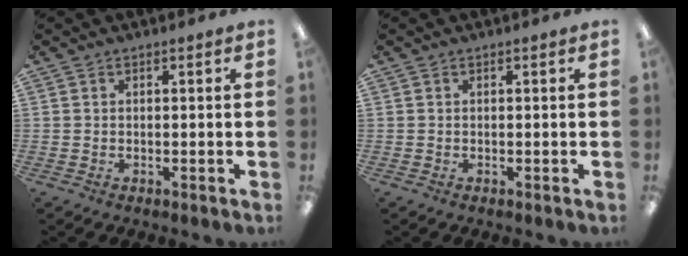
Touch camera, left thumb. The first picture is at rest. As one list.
[{"total": 0.0}]